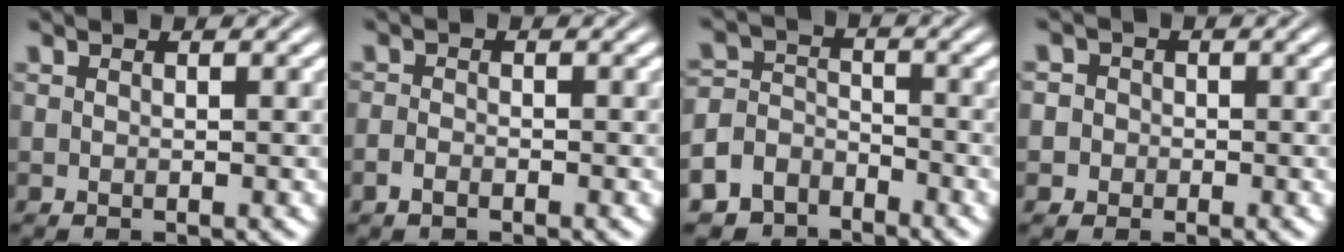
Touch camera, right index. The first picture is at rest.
{"total": 1.1, "force": [-1.1, -0.4, 0.2], "torque": [0.002, -0.008, -0.016]}
{"total": 7.4, "force": [-4.0, 5.9, 2.1], "torque": [-0.037, -0.032, -0.068]}
{"total": 3.5, "force": [-0.7, 3.3, 0.5], "torque": [-0.009, -0.004, -0.022]}